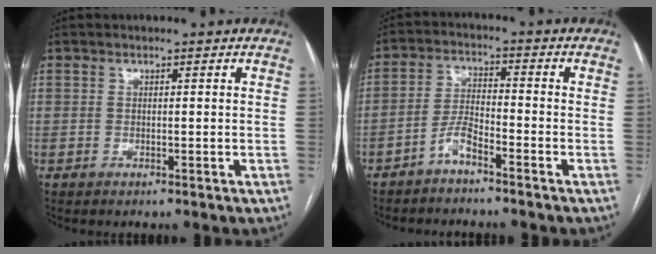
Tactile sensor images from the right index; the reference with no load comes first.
{"total": 4.2, "force": [-3.2, 0.7, 2.6], "torque": [-0.056, 0.006, -0.065]}